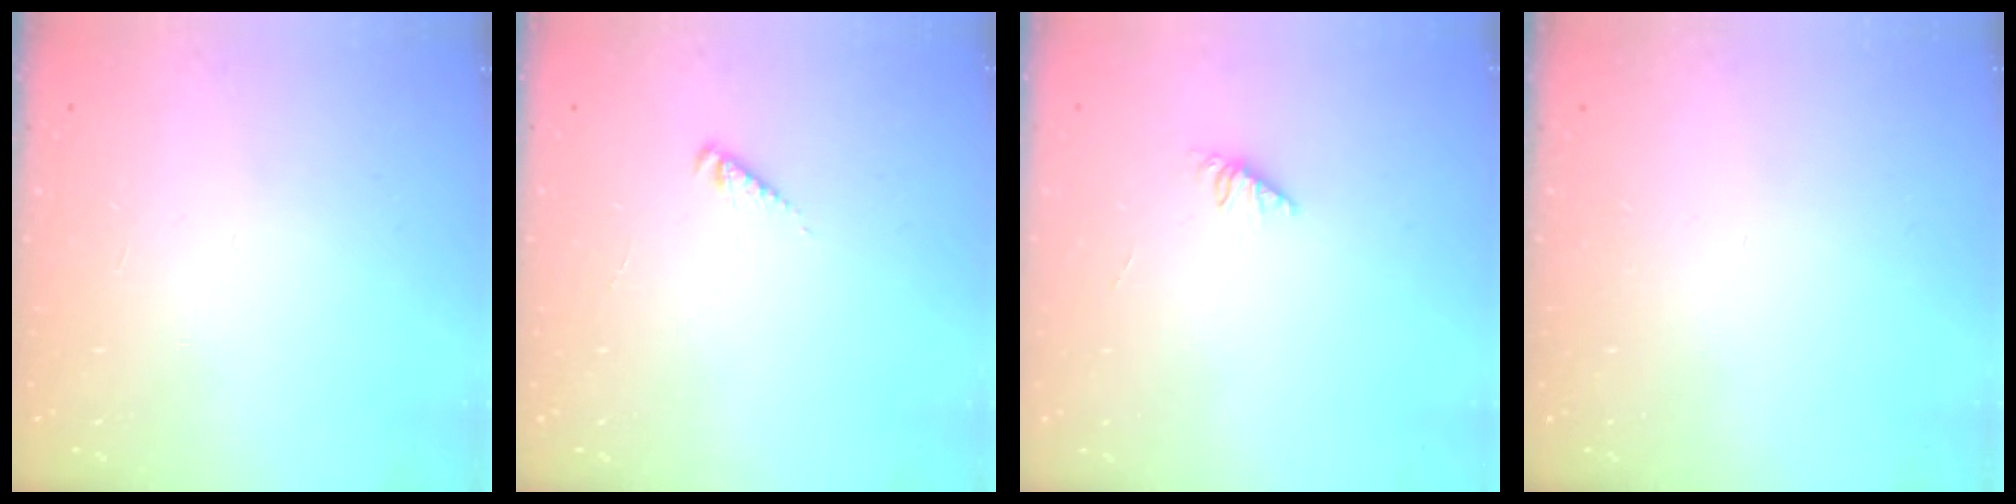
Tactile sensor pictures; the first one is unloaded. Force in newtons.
{"total": 1.9, "press": 1.9, "slide": 0.3}
{"total": 1.1, "press": 1.0, "slide": 0.3}
{"total": 0.0}